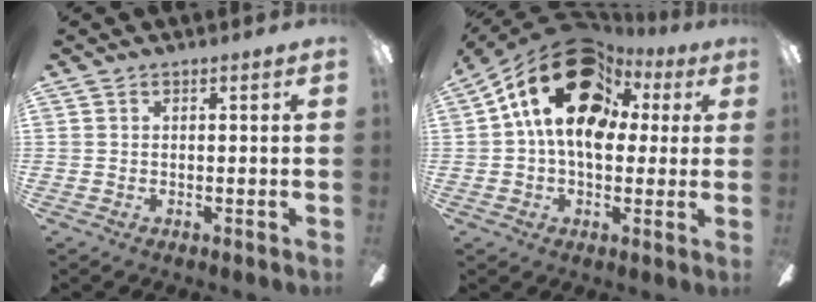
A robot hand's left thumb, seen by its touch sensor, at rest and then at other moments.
{"total": 19.6, "force": [7.9, 12.0, 13.3], "torque": [-0.239, -0.023, 0.138]}